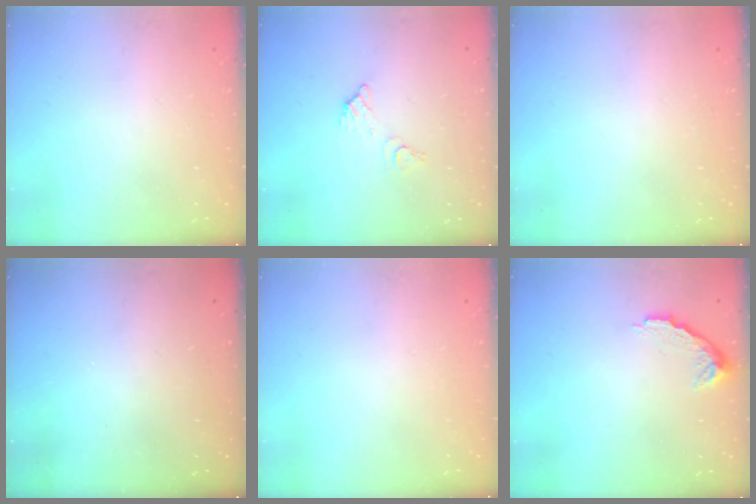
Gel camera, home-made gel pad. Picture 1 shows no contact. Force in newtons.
{"total": 5.6, "press": 5.6, "slide": 0.2}
{"total": 0.0}
{"total": 3.0, "press": 3.0, "slide": 0.1}
{"total": 0.0}
{"total": 7.6, "press": 7.6, "slide": 0.4}